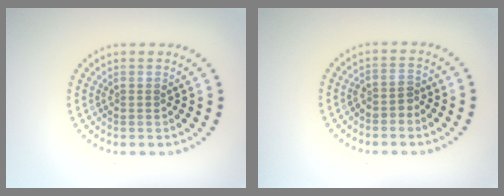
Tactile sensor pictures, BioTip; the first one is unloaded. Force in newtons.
{"total": 1.4, "press": 1.2, "slide": 0.8}